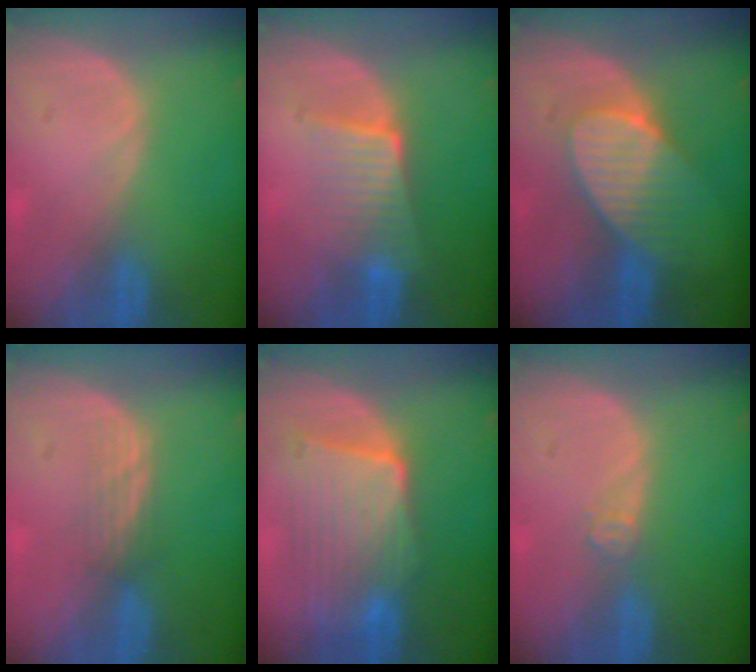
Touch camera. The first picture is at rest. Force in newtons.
{"total": 6.5, "press": 5.6, "slide": 3.2}
{"total": 7.0, "press": 6.9, "slide": 0.8}
{"total": 2.2, "press": 2.1, "slide": 0.2}
{"total": 9.3, "press": 8.6, "slide": 3.3}
{"total": 1.7, "press": 1.4, "slide": 1.0}